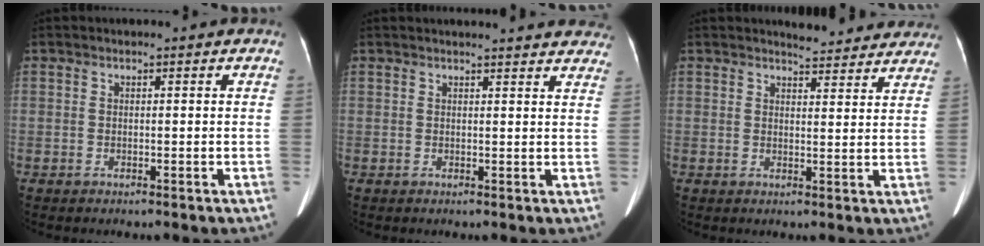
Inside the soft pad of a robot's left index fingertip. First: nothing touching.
{"total": 18.4, "force": [17.5, 2.7, 5.2], "torque": [-0.060, -0.018, 0.195]}
{"total": 9.4, "force": [9.0, 1.8, 2.0], "torque": [-0.011, -0.005, 0.095]}